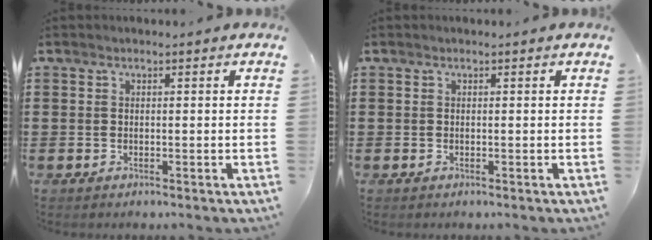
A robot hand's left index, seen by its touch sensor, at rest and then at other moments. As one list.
[{"total": 0.0}]